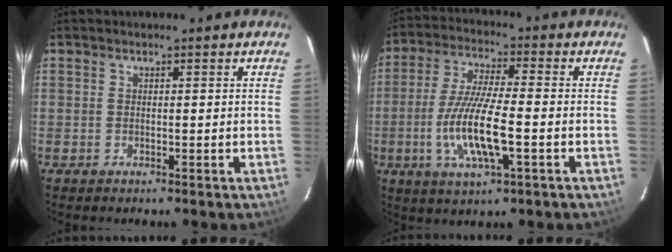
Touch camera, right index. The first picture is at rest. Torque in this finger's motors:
{"motor_torque": [1.27, -0.86, 0.70, 0.21]}